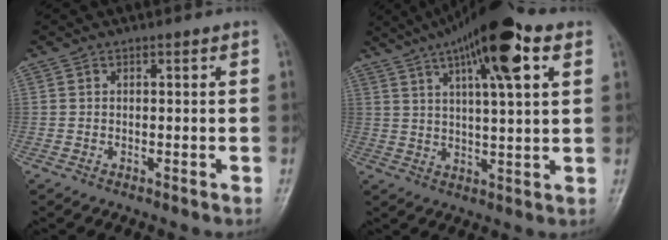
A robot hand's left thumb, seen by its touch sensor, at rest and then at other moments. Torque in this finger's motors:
{"motor_torque": [0.66, 0.74, 1.69, -1.08, 0.35]}